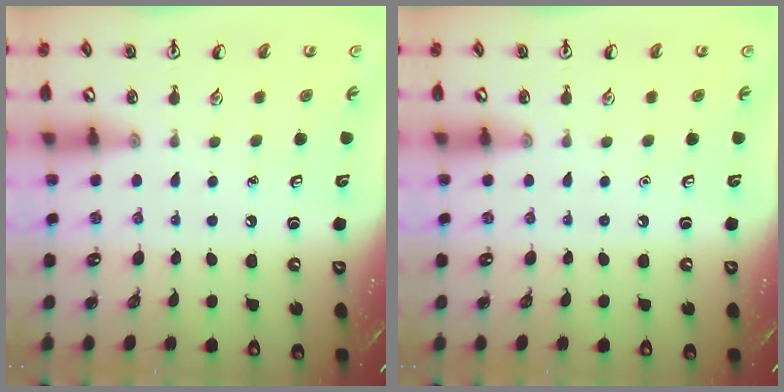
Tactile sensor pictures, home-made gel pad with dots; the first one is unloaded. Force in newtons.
{"total": 0.0}